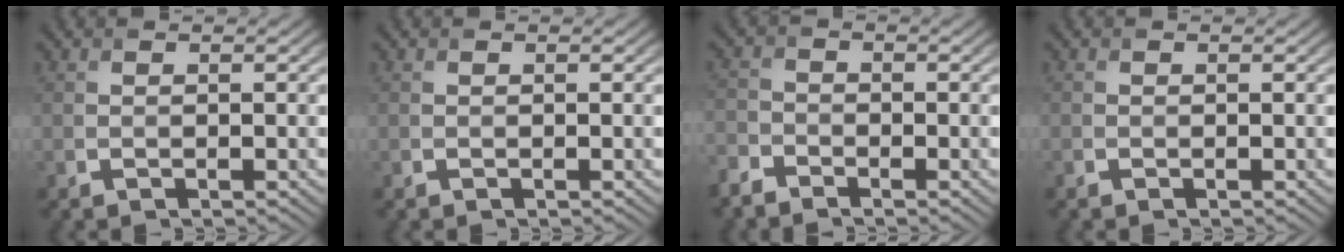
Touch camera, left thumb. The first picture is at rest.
{"total": 0.0}
{"total": 3.0, "force": [-2.7, 1.1, 0.8], "torque": [-0.019, -0.005, -0.070]}
{"total": 0.0}